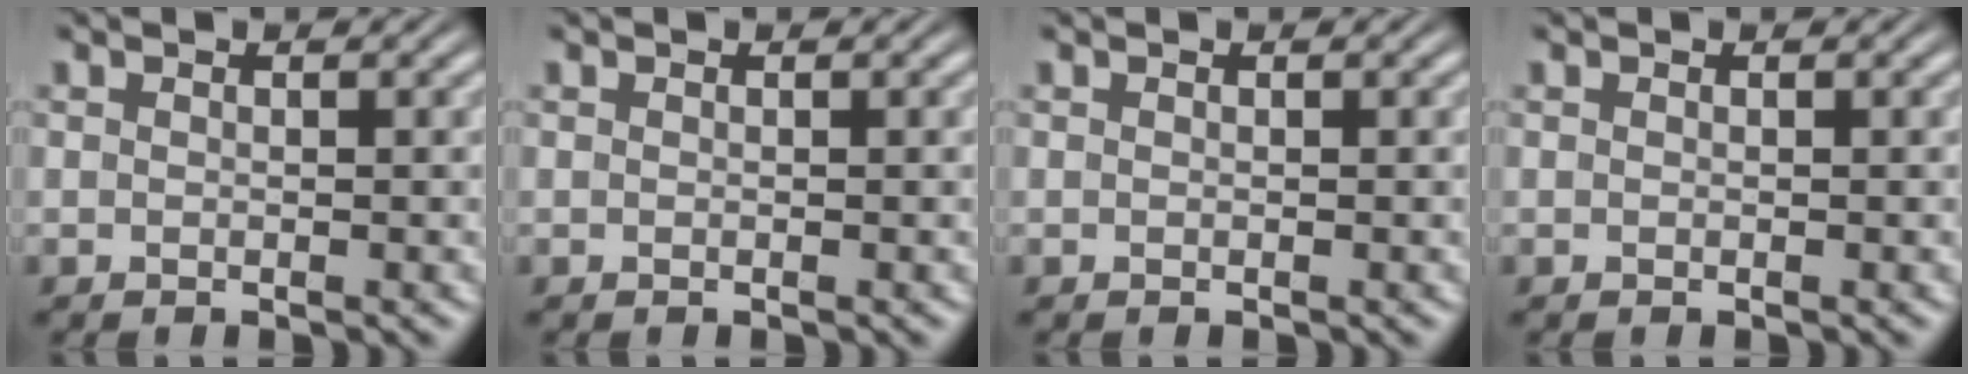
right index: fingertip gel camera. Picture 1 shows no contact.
{"total": 0.0}
{"total": 0.0}
{"total": 0.0}